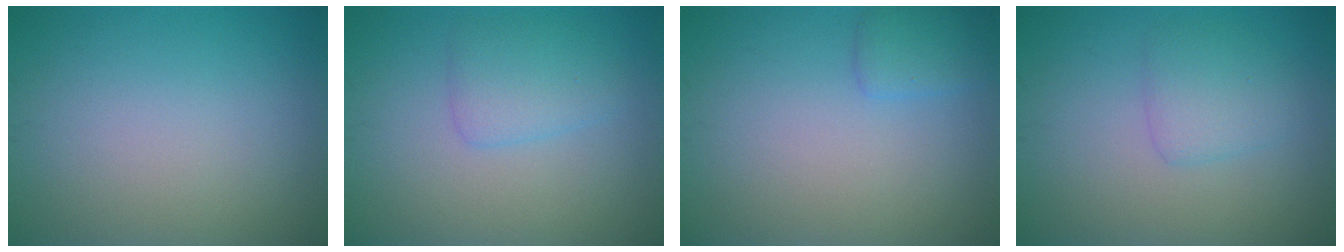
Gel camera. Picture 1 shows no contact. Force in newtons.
{"total": 2.5, "press": 2.5, "slide": 0.2}
{"total": 1.6, "press": 1.6, "slide": 0.1}
{"total": 2.4, "press": 2.4, "slide": 0.1}